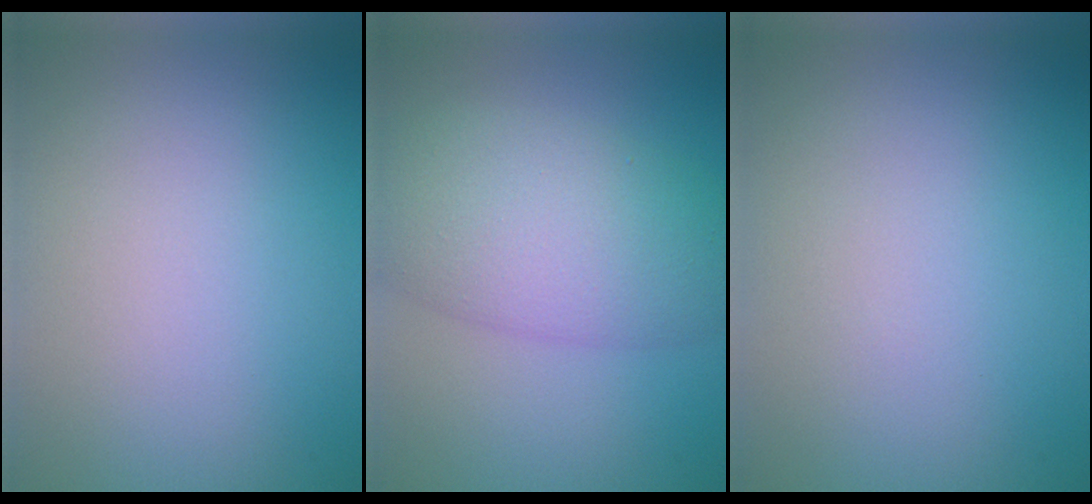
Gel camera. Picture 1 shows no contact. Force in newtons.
{"total": 7.5, "press": 7.5, "slide": 0.2}
{"total": 0.0}